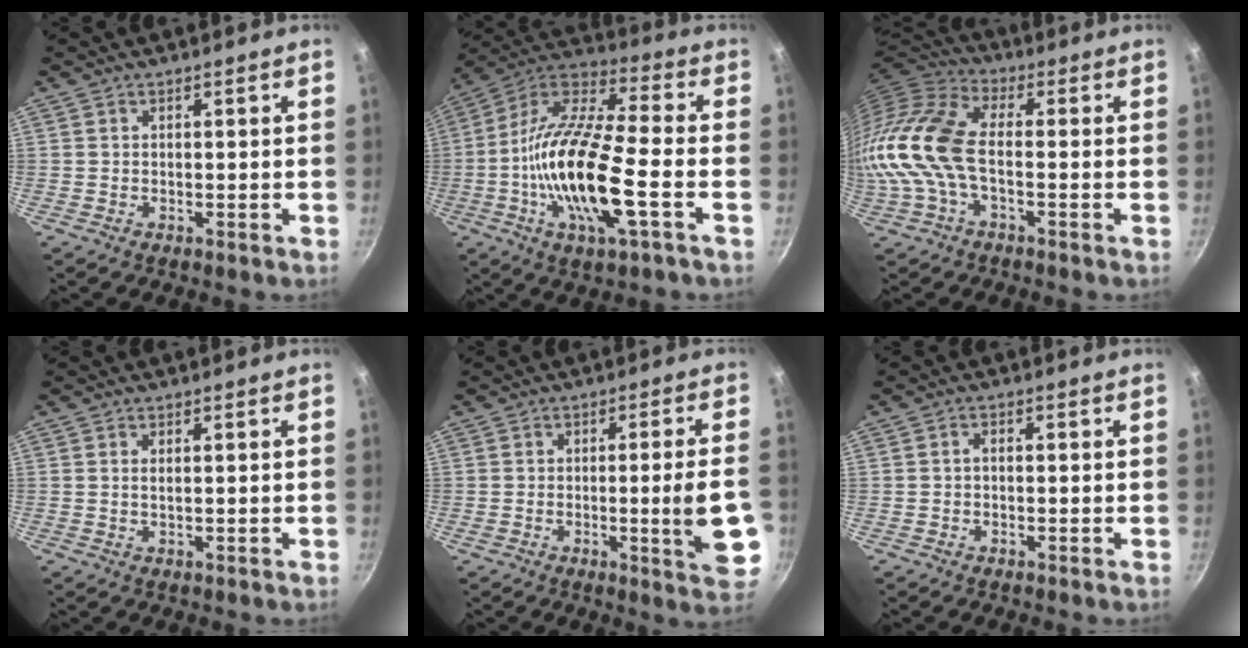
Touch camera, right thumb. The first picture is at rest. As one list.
[{"total": 20.7, "force": [-4.7, 5.9, 19.2], "torque": [-0.370, 0.028, -0.110]}, {"total": 14.7, "force": [-1.9, 7.5, 12.5], "torque": [-0.259, 0.027, -0.055]}, {"total": 0.8, "force": [0.2, 0.3, 0.7], "torque": [-0.015, 0.000, 0.003]}, {"total": 10.4, "force": [-2.0, 1.0, 10.1], "torque": [-0.130, 0.001, -0.027]}, {"total": 1.3, "force": [-0.3, 0.8, 0.9], "torque": [-0.015, 0.010, -0.006]}]